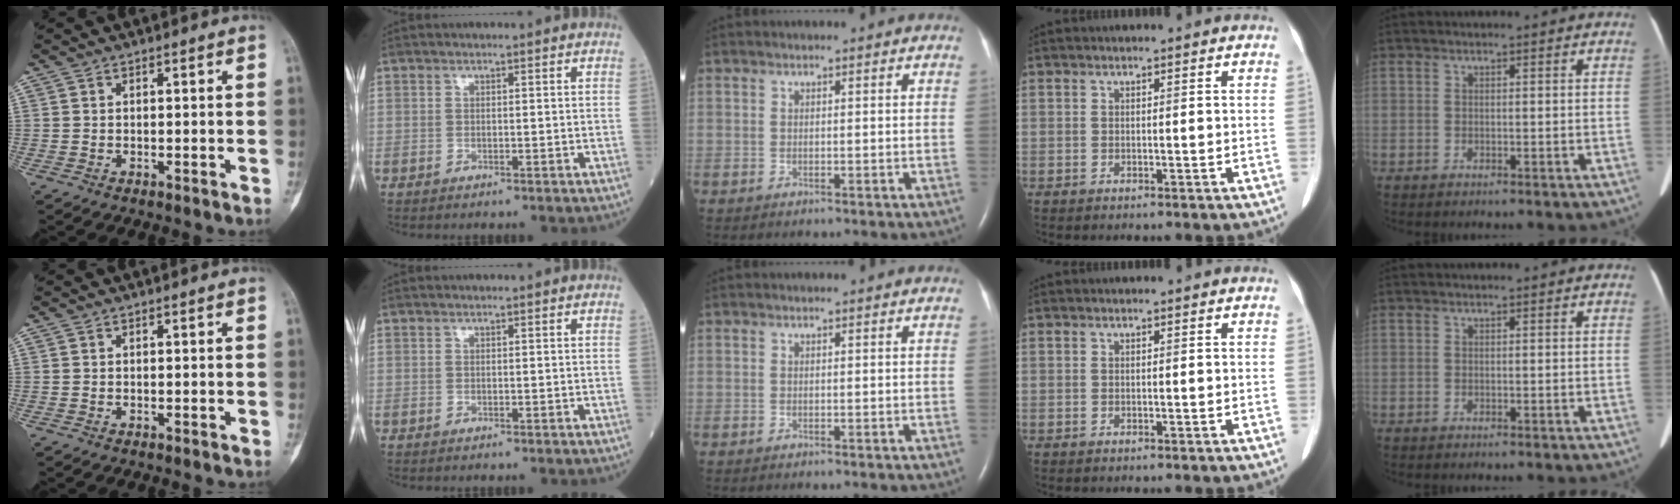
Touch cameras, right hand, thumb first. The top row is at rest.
{}